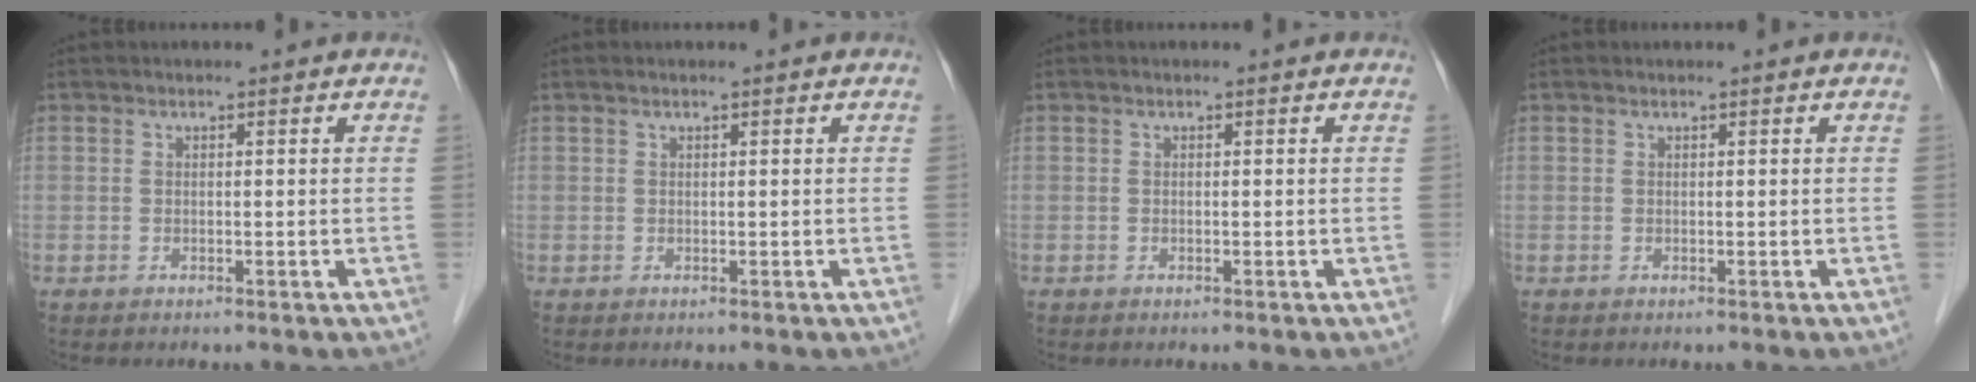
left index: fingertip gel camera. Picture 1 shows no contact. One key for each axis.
{"total": 0.0}
{"total": 0.0}
{"total": 0.0}